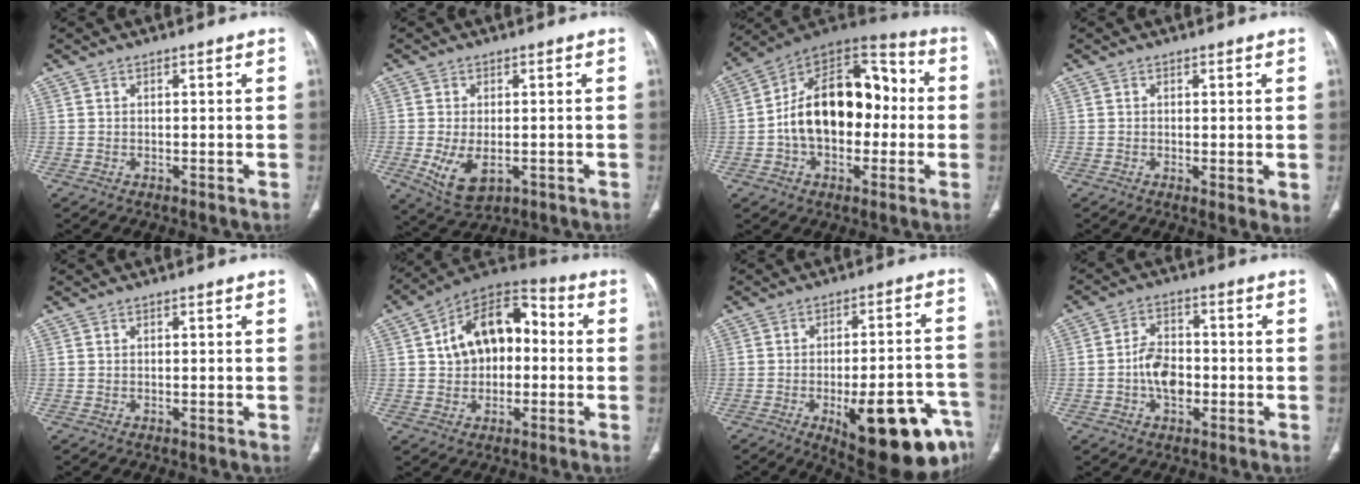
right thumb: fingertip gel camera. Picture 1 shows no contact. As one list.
[{"total": 7.3, "force": [-1.7, 4.1, 5.8], "torque": [-0.111, -0.013, -0.017]}, {"total": 21.4, "force": [-0.8, 13.7, 16.4], "torque": [-0.232, 0.049, -0.016]}, {"total": 3.0, "force": [-0.2, 0.9, 2.9], "torque": [-0.051, -0.013, -0.004]}, {"total": 0.0}, {"total": 16.2, "force": [1.5, 10.8, 11.9], "torque": [-0.151, 0.042, 0.013]}, {"total": 21.8, "force": [-10.2, 7.2, 18.0], "torque": [-0.169, 0.041, -0.125]}, {"total": 7.3, "force": [-1.6, 4.9, 5.2], "torque": [-0.076, 0.019, -0.034]}]